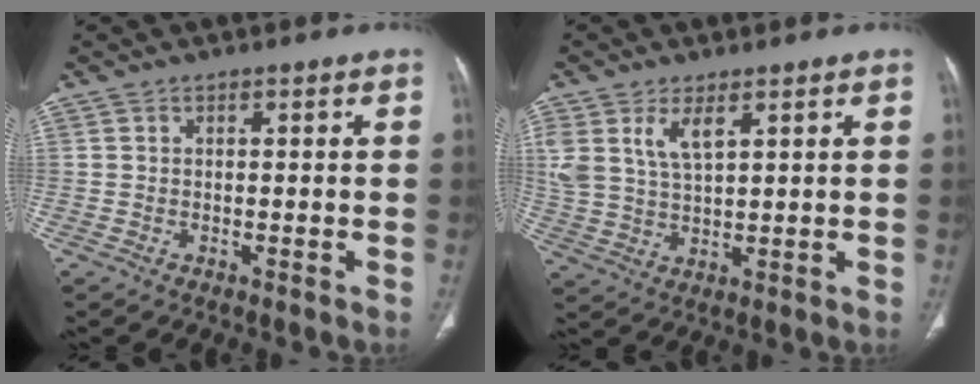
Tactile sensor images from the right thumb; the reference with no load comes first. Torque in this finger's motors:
{"motor_torque": [0.05, 0.08, 0.85, 0.65, 0.14]}